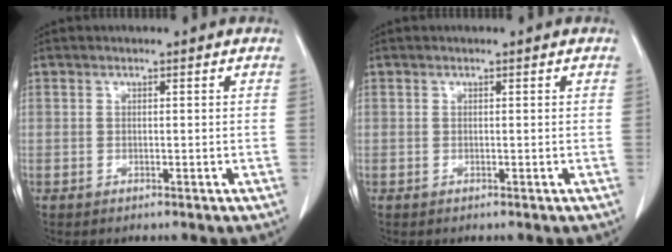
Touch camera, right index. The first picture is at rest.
{"total": 0.0}